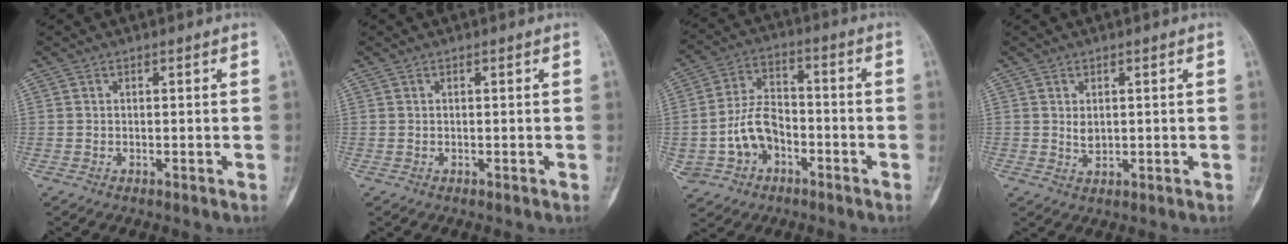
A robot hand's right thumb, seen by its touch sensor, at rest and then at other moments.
{"total": 0.0}
{"total": 11.4, "force": [-3.2, 8.4, 7.0], "torque": [-0.116, 0.035, -0.056]}
{"total": 2.0, "force": [0.5, 1.3, 1.5], "torque": [-0.018, -0.007, 0.013]}